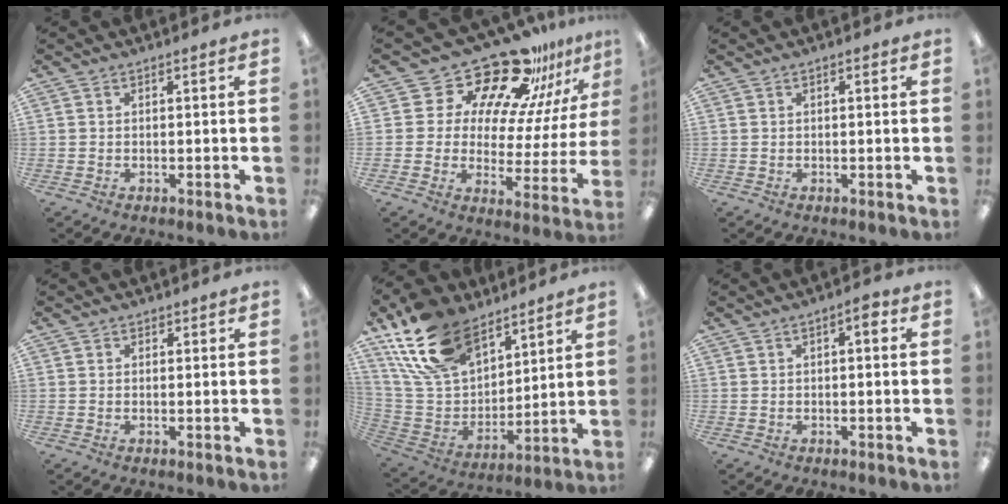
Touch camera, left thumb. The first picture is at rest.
{"total": 21.7, "force": [17.2, 9.6, 9.0], "torque": [-0.150, -0.128, 0.298]}
{"total": 0.8, "force": [0.2, 0.2, 0.7], "torque": [-0.014, 0.001, 0.003]}
{"total": 0.7, "force": [0.5, 0.5, 0.0], "torque": [0.001, 0.003, 0.008]}
{"total": 20.2, "force": [13.5, 11.3, 9.8], "torque": [-0.205, -0.055, 0.255]}
{"total": 2.7, "force": [0.6, 0.9, 2.4], "torque": [-0.033, 0.000, 0.005]}